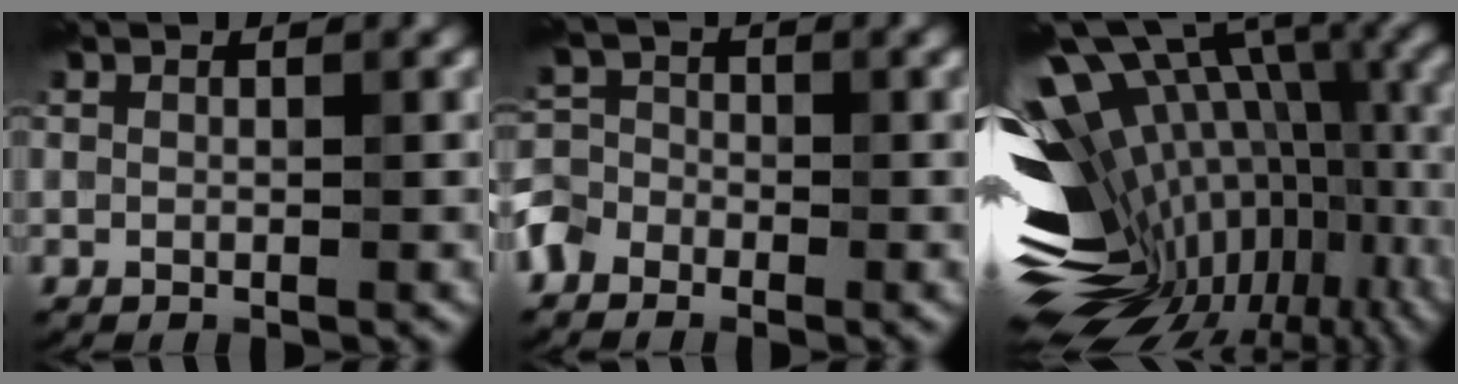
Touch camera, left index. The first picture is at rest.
{"total": 3.3, "force": [-2.4, 2.2, 0.6], "torque": [-0.009, -0.003, -0.059]}
{"total": 16.6, "force": [-2.0, 10.1, 13.1], "torque": [-0.207, 0.005, -0.004]}